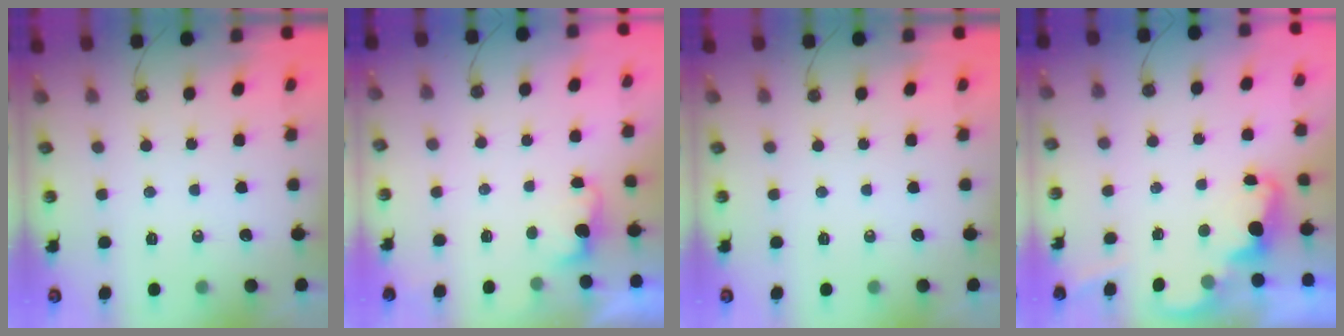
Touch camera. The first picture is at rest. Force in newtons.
{"total": 2.1, "press": 2.0, "slide": 0.9}
{"total": 0.0}
{"total": 2.4, "press": 2.4, "slide": 0.5}